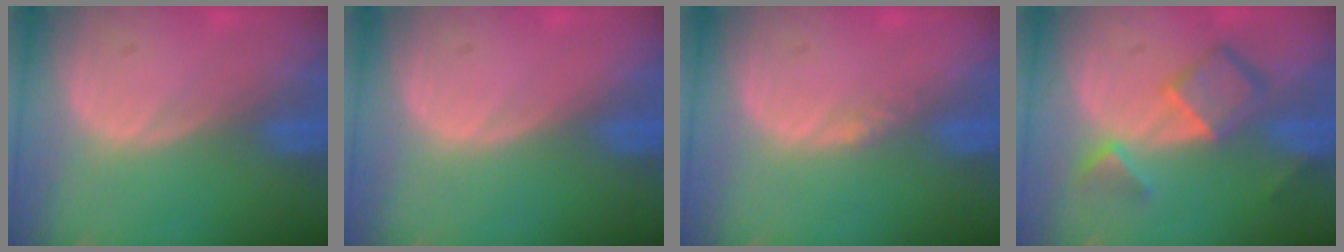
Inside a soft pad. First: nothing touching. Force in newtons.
{"total": 0.0}
{"total": 1.0, "press": 0.8, "slide": 0.6}
{"total": 7.2, "press": 6.2, "slide": 3.6}